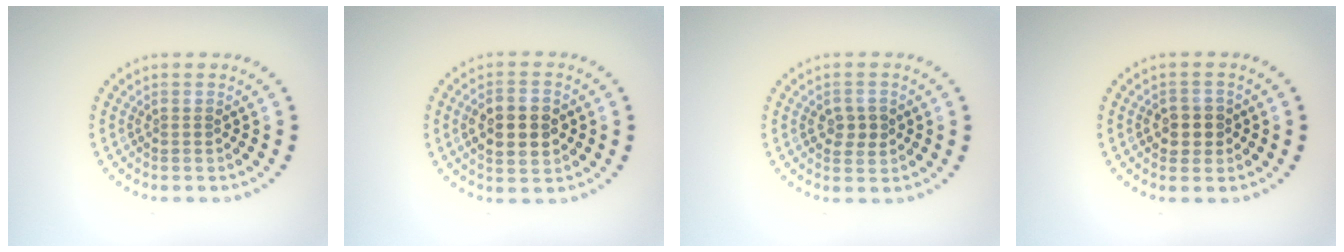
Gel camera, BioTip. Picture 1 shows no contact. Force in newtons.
{"total": 5.1, "press": 5.1, "slide": 0.3}
{"total": 2.2, "press": 2.2, "slide": 0.2}
{"total": 2.3, "press": 2.2, "slide": 0.6}